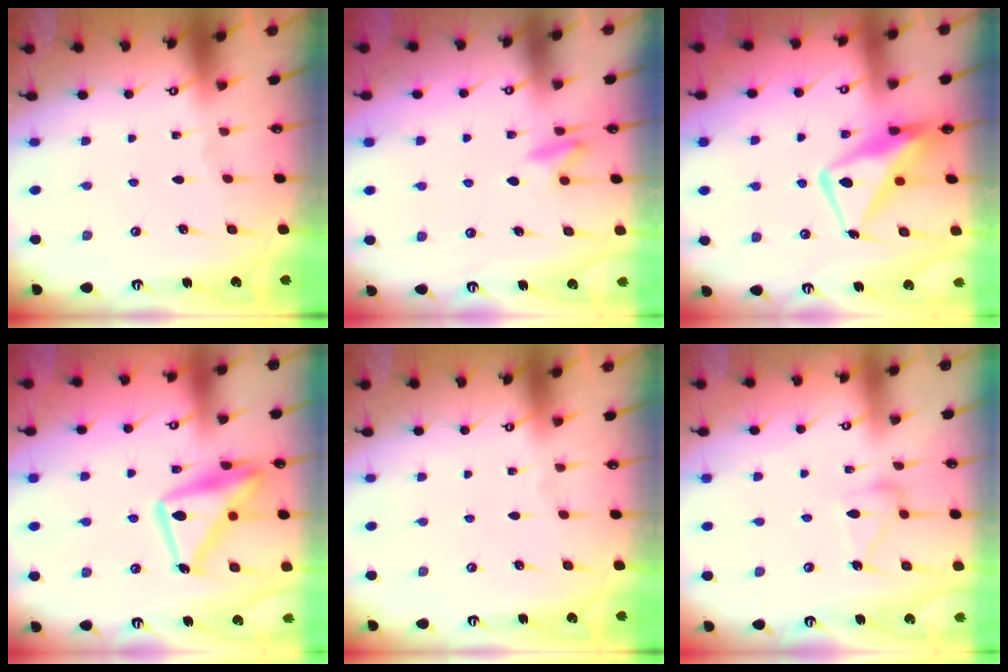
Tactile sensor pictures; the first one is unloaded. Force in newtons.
{"total": 8.3, "press": 8.2, "slide": 1.2}
{"total": 11.9, "press": 11.9, "slide": 1.1}
{"total": 16.7, "press": 16.6, "slide": 1.3}
{"total": 0.0}
{"total": 11.9, "press": 11.9, "slide": 0.6}